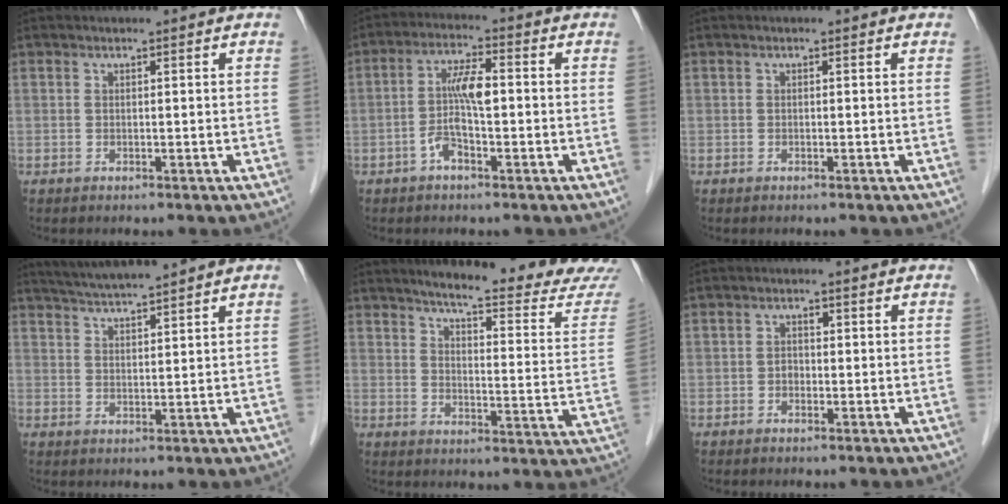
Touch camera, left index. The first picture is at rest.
{"total": 5.7, "force": [-1.2, 1.5, 5.4], "torque": [-0.111, 0.013, -0.024]}
{"total": 0.0}
{"total": 6.4, "force": [5.9, -0.8, 2.5], "torque": [-0.055, 0.018, 0.104]}
{"total": 20.2, "force": [18.6, 0.4, 7.8], "torque": [-0.104, -0.086, 0.221]}
{"total": 1.4, "force": [-0.4, 1.1, 0.7], "torque": [-0.011, 0.003, -0.008]}